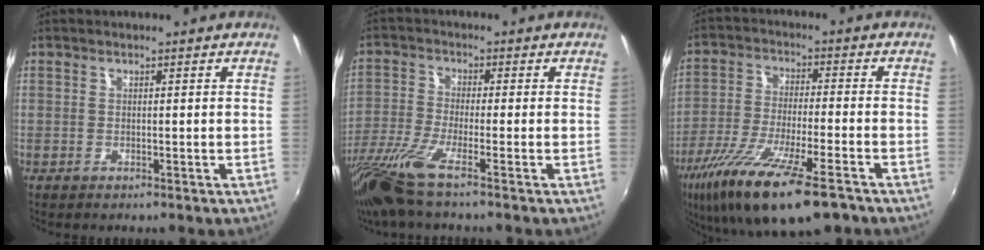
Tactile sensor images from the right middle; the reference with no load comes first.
{"total": 8.9, "force": [-6.3, 0.2, 6.3], "torque": [-0.142, -0.031, -0.126]}
{"total": 17.8, "force": [-11.6, 3.5, 13.1], "torque": [-0.255, -0.056, -0.208]}